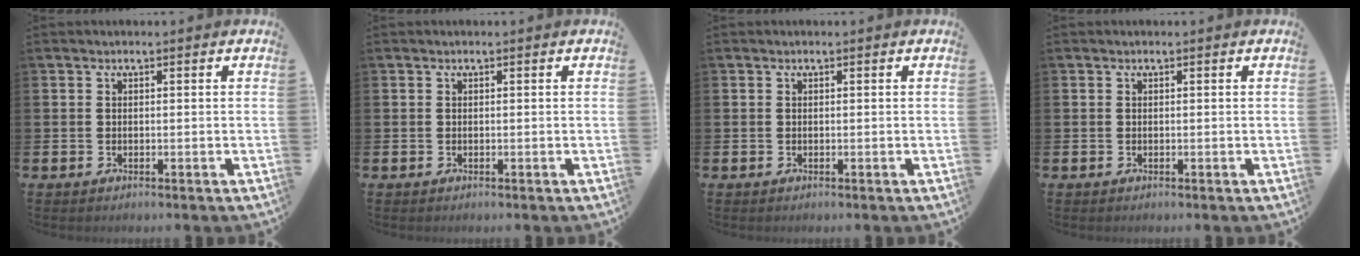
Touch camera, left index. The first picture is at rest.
{"total": 0.0}
{"total": 0.0}
{"total": 0.0}